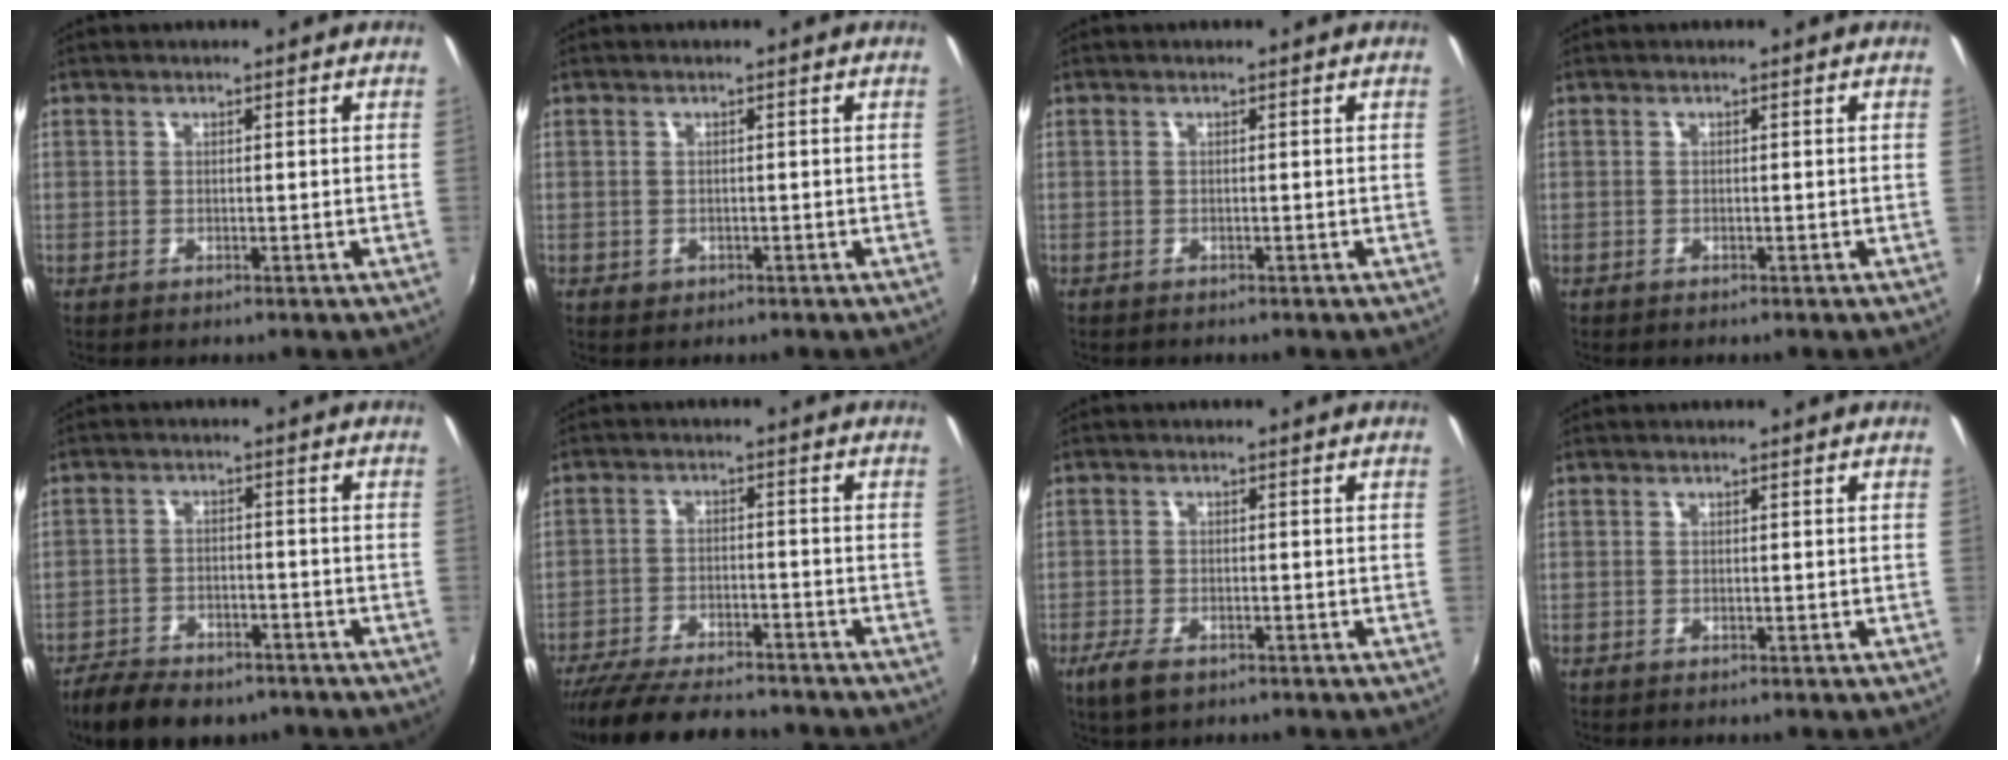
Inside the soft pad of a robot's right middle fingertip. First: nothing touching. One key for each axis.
{"total": 1.0, "fx": -0.4, "fy": 0.8, "fz": 0.4, "tx": -0.006, "ty": -0.002, "tz": -0.003}
{"total": 0.0}
{"total": 0.0}
{"total": 11.8, "fx": -9.1, "fy": 5.0, "fz": 5.7, "tx": -0.135, "ty": -0.017, "tz": -0.145}
{"total": 16.2, "fx": -14.0, "fy": 3.7, "fz": 7.1, "tx": -0.150, "ty": -0.024, "tz": -0.219}
{"total": 4.5, "fx": -2.9, "fy": 1.9, "fz": 2.9, "tx": -0.073, "ty": -0.011, "tz": -0.053}
{"total": 0.0}